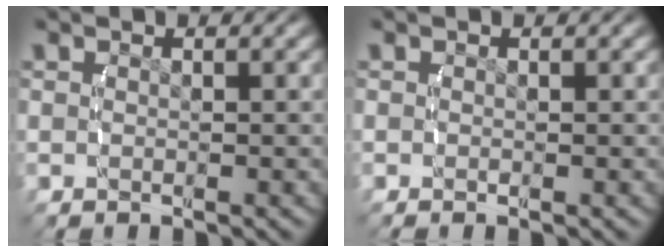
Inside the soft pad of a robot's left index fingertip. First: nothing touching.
{"total": 0.0}